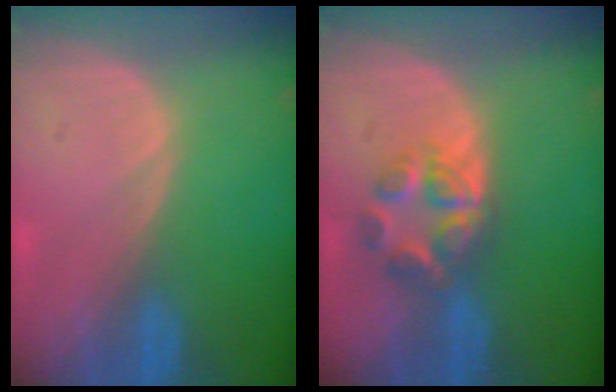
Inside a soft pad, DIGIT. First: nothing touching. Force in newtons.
{"total": 5.9, "press": 5.4, "slide": 2.2}